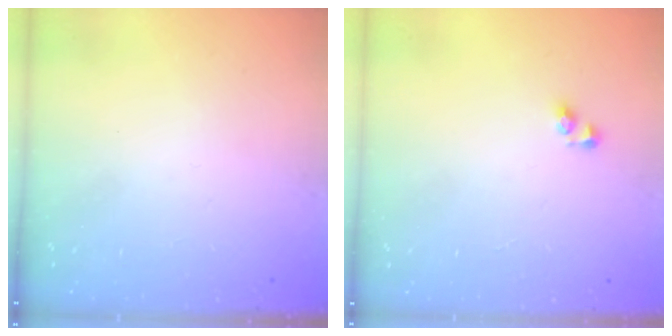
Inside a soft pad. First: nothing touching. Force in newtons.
{"total": 3.8, "press": 3.8, "slide": 0.1}